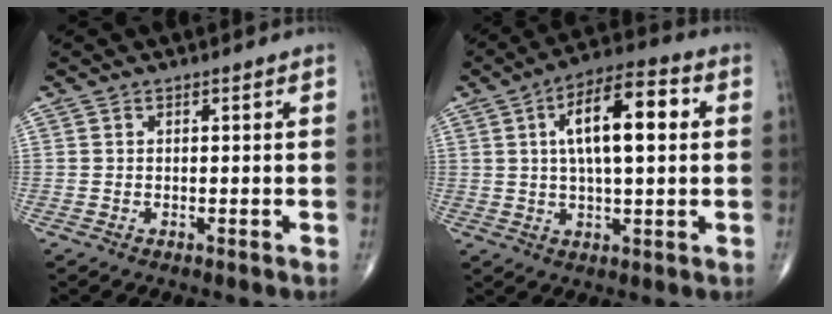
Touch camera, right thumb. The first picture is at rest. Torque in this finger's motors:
{"motor_torque": [0.86, 3.32, 1.48, 0.57, 0.32]}